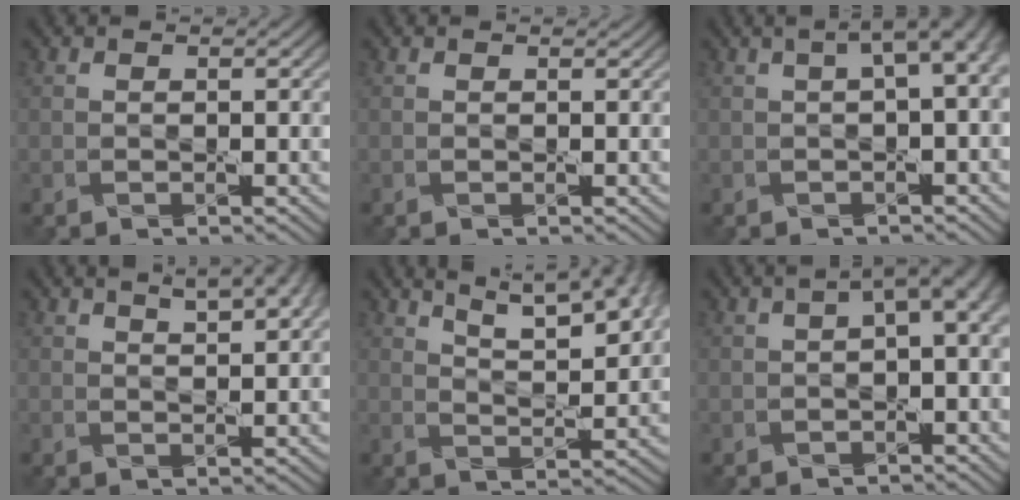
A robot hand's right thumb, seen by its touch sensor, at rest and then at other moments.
{"total": 0.0}
{"total": 4.1, "force": [1.0, 1.2, 3.8], "torque": [-0.046, 0.015, 0.016]}
{"total": 6.6, "force": [3.7, 2.2, 4.9], "torque": [-0.061, 0.022, 0.037]}
{"total": 12.2, "force": [7.8, 4.0, 8.5], "torque": [-0.129, 0.022, 0.105]}
{"total": 4.4, "force": [0.6, 1.7, 4.0], "torque": [-0.050, 0.009, 0.009]}